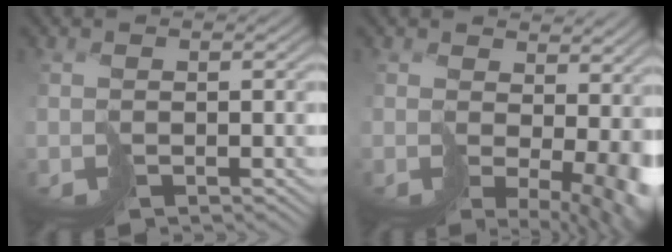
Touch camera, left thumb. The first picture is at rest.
{"total": 9.6, "force": [0.6, 5.0, 8.2], "torque": [-0.122, -0.027, 0.035]}